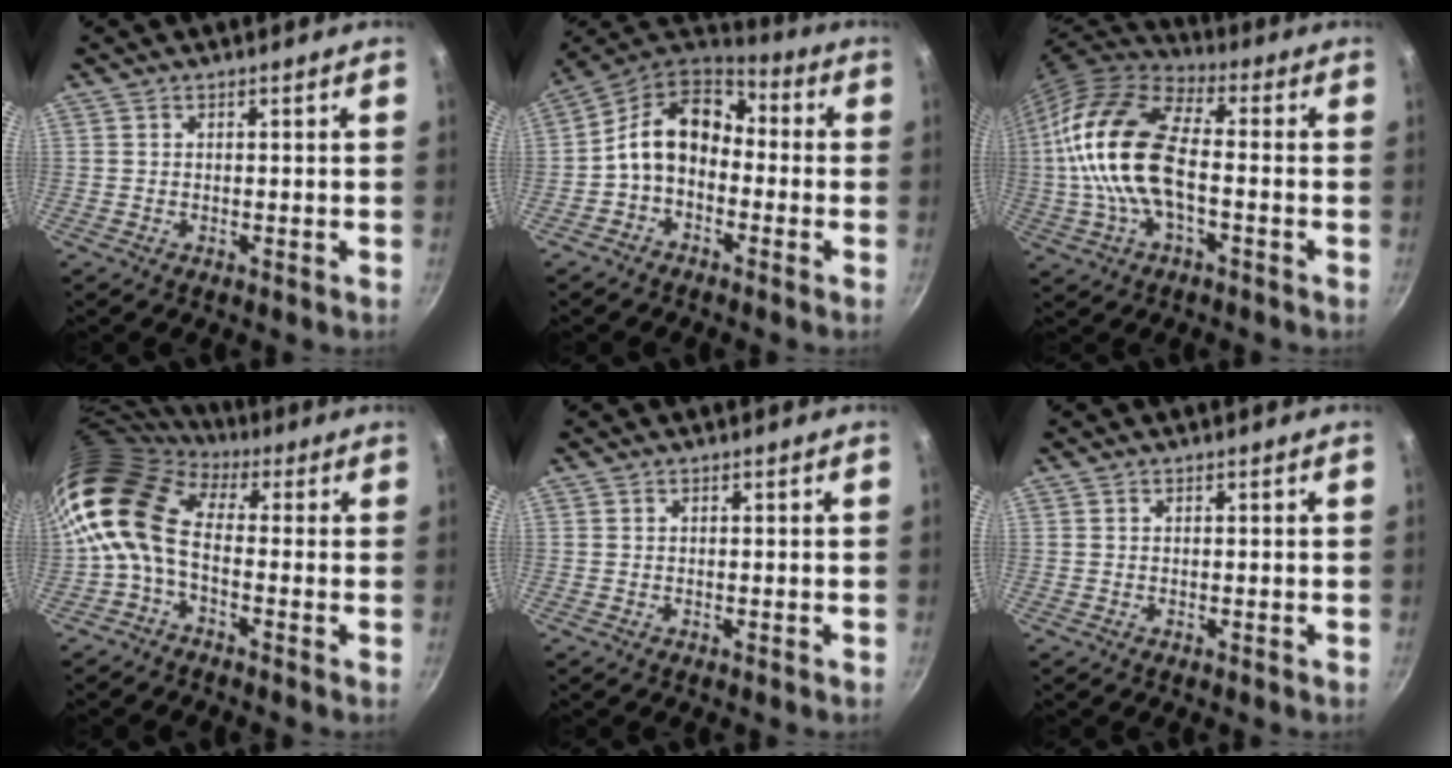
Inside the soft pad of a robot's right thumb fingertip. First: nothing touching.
{"total": 12.4, "force": [-1.2, 9.1, 8.4], "torque": [-0.124, 0.048, -0.044]}
{"total": 18.5, "force": [-1.1, 9.1, 16.0], "torque": [-0.302, 0.031, -0.035]}
{"total": 11.5, "force": [-0.8, 7.3, 8.9], "torque": [-0.171, 0.030, -0.038]}
{"total": 0.0}
{"total": 0.0}